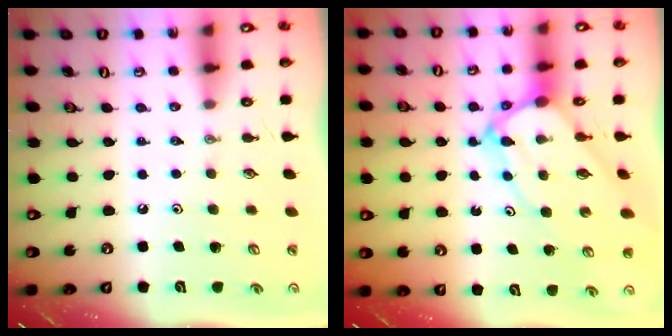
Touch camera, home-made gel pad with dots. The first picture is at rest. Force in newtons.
{"total": 8.8, "press": 8.8, "slide": 1.0}